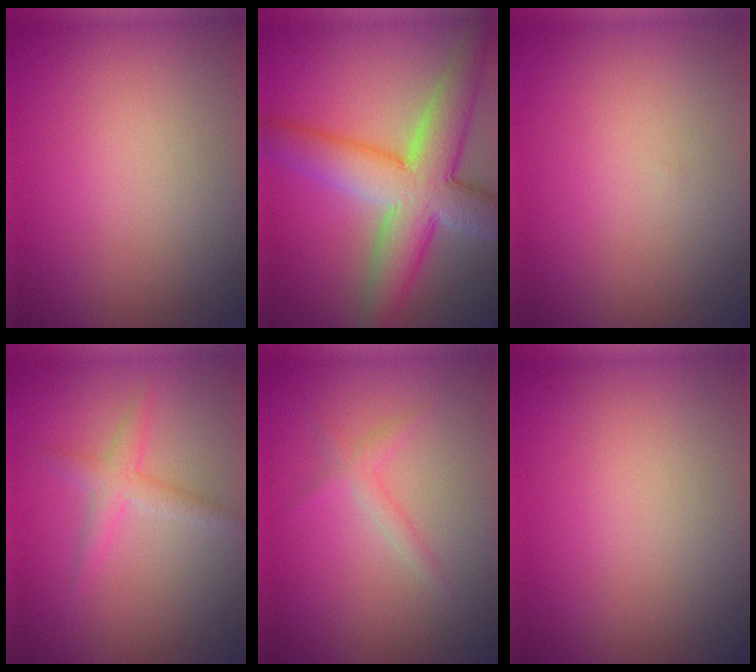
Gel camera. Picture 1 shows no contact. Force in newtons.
{"total": 9.2, "press": 9.2, "slide": 0.5}
{"total": 0.0}
{"total": 2.0, "press": 2.0, "slide": 0.2}
{"total": 1.3, "press": 1.3, "slide": 0.1}
{"total": 0.0}